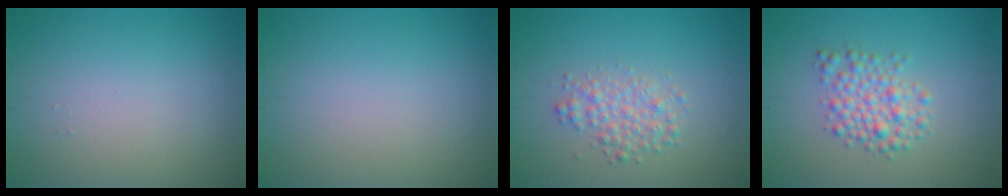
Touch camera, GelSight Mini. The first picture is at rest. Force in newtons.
{"total": 0.0}
{"total": 2.5, "press": 2.5, "slide": 0.1}
{"total": 3.2, "press": 3.2, "slide": 0.1}